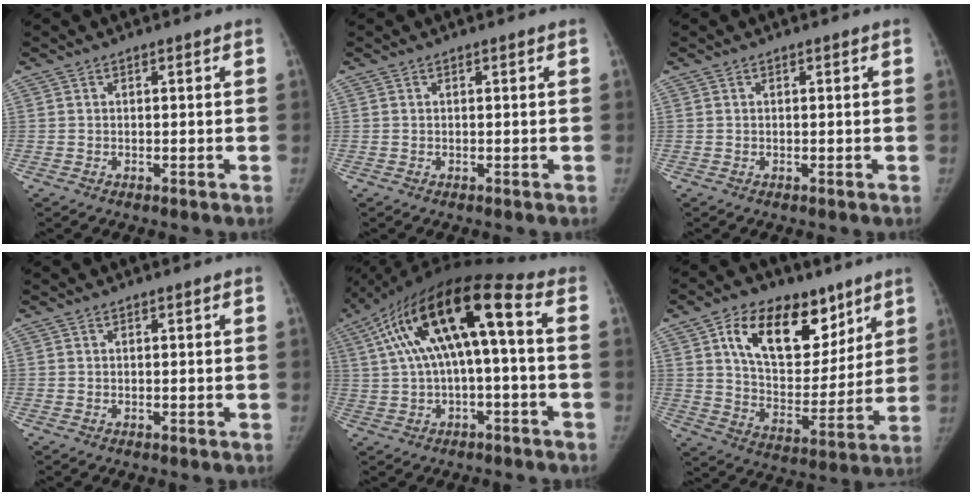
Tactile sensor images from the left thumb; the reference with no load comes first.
{"total": 0.0}
{"total": 0.0}
{"total": 0.0}
{"total": 16.9, "force": [2.2, 5.4, 15.9], "torque": [-0.301, 0.063, 0.038]}
{"total": 20.5, "force": [10.4, 12.1, 12.8], "torque": [-0.154, -0.043, 0.176]}